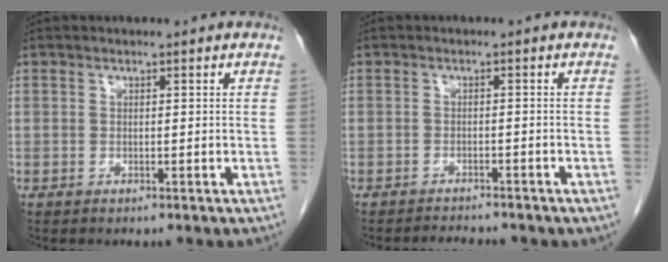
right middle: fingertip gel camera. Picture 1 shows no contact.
{"total": 3.7, "force": [-3.4, 0.9, 1.2], "torque": [-0.020, -0.003, -0.044]}